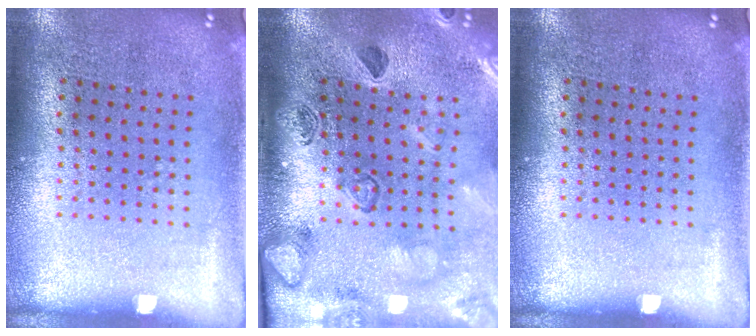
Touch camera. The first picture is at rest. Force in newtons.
{"total": 2.5, "press": 2.4, "slide": 0.8}
{"total": 0.0}